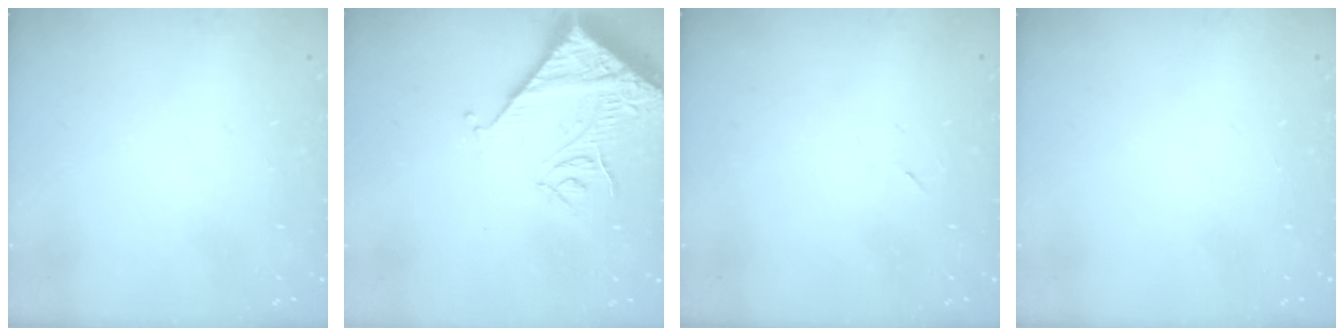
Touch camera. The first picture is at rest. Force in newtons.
{"total": 13.2, "press": 13.1, "slide": 1.7}
{"total": 2.2, "press": 1.9, "slide": 1.2}
{"total": 0.0}